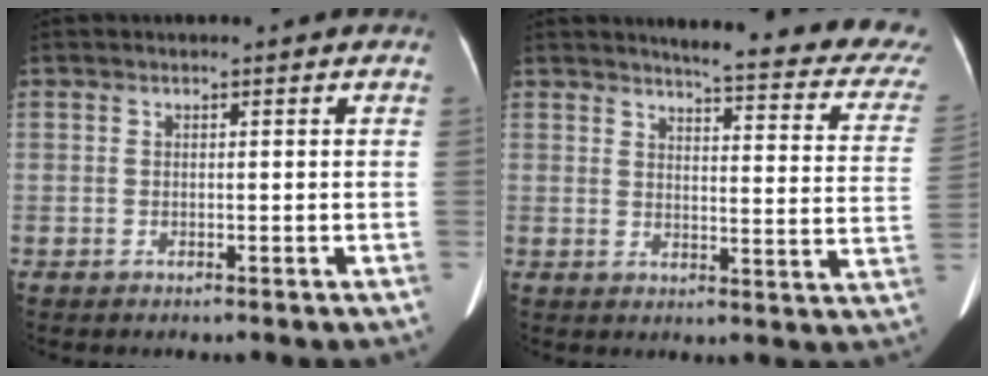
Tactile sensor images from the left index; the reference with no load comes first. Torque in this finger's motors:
{"motor_torque": [-0.27, -0.45, 0.00, 0.03]}